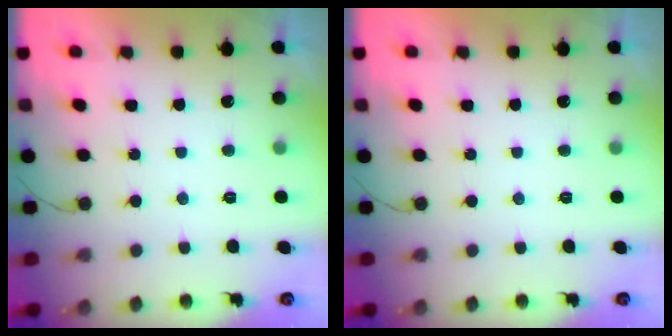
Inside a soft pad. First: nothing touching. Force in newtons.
{"total": 0.0}